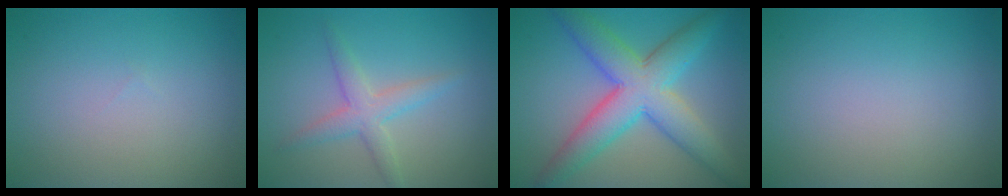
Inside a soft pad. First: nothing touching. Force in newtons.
{"total": 2.8, "press": 2.8, "slide": 0.0}
{"total": 8.2, "press": 8.2, "slide": 0.2}
{"total": 0.0}